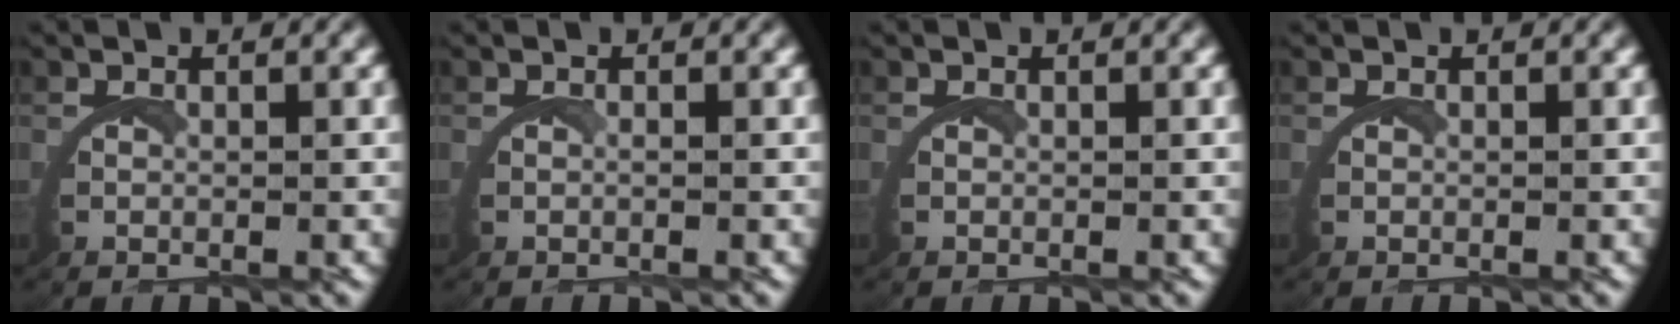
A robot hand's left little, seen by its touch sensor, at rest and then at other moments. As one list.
[{"total": 0.0}, {"total": 0.0}, {"total": 0.0}]